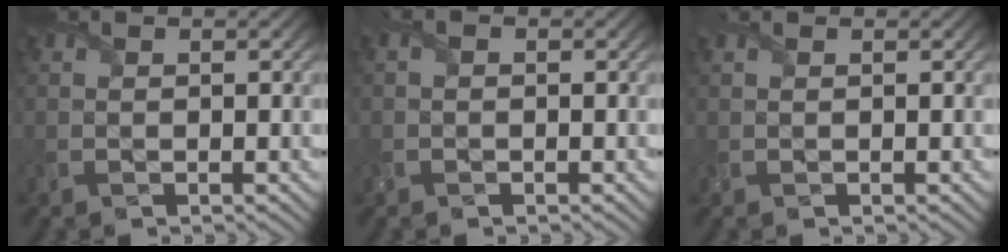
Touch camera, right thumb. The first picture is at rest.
{"total": 0.9, "force": [-0.2, 0.6, 0.7], "torque": [-0.021, 0.002, -0.006]}
{"total": 1.0, "force": [0.7, 0.4, 0.7], "torque": [-0.023, 0.008, 0.012]}